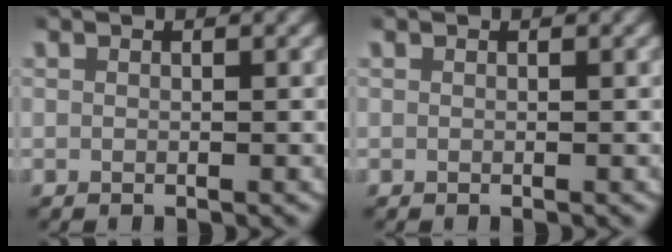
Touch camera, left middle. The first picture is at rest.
{"total": 0.0}